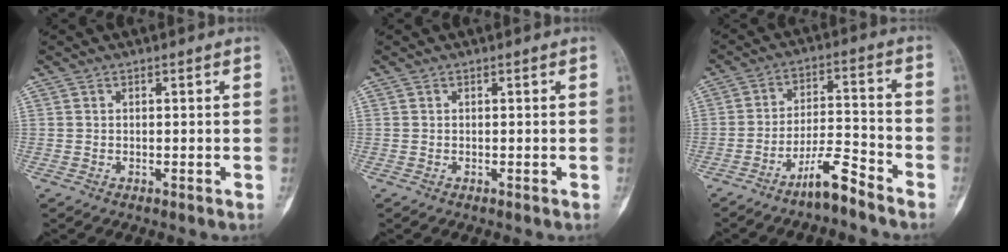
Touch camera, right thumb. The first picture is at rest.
{"total": 0.0}
{"total": 7.7, "force": [-6.1, 1.2, 4.6], "torque": [-0.083, 0.058, -0.112]}